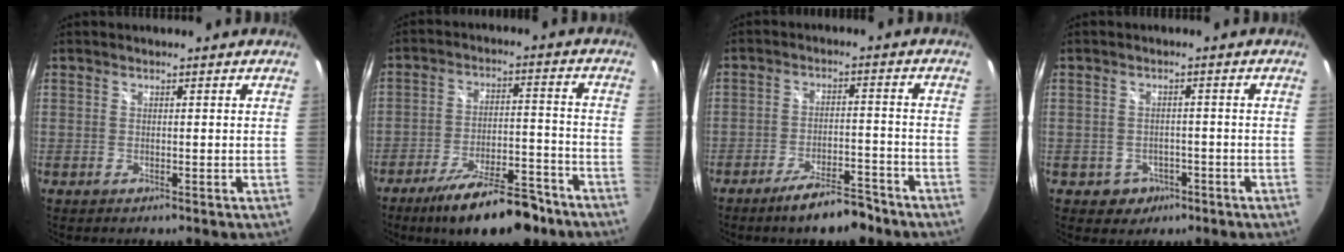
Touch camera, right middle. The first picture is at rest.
{"total": 16.5, "force": [-12.6, 4.7, 9.6], "torque": [-0.166, -0.008, -0.183]}
{"total": 8.4, "force": [-6.7, 2.1, 4.6], "torque": [-0.087, 0.005, -0.102]}
{"total": 4.3, "force": [-1.9, 3.7, 1.0], "torque": [-0.033, 0.008, -0.018]}